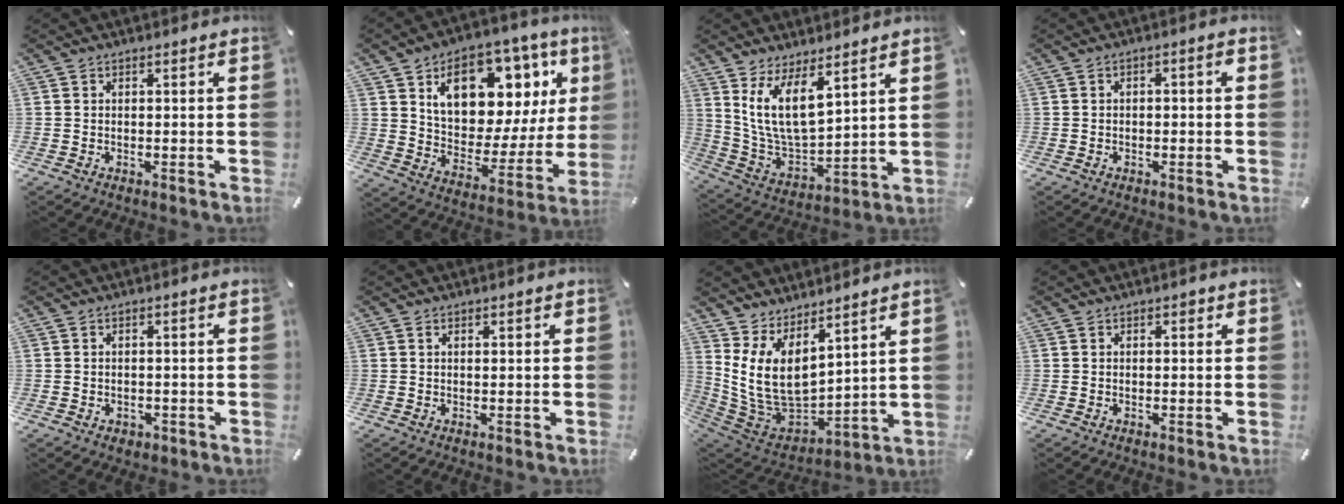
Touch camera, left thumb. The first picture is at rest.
{"total": 16.0, "force": [9.2, 9.9, 8.5], "torque": [-0.126, -0.061, 0.159]}
{"total": 12.8, "force": [7.7, 5.8, 8.4], "torque": [-0.194, -0.049, 0.141]}
{"total": 1.9, "force": [-0.7, 0.8, 1.5], "torque": [-0.027, 0.007, -0.015]}
{"total": 1.6, "force": [-0.6, 1.3, 0.6], "torque": [-0.011, 0.005, -0.014]}
{"total": 0.6, "force": [0.3, 0.2, 0.5], "torque": [-0.010, 0.001, 0.004]}
{"total": 12.6, "force": [4.7, 8.2, 8.3], "torque": [-0.193, -0.060, 0.097]}
{"total": 0.8, "force": [0.2, 0.6, 0.5], "torque": [-0.010, 0.005, 0.002]}